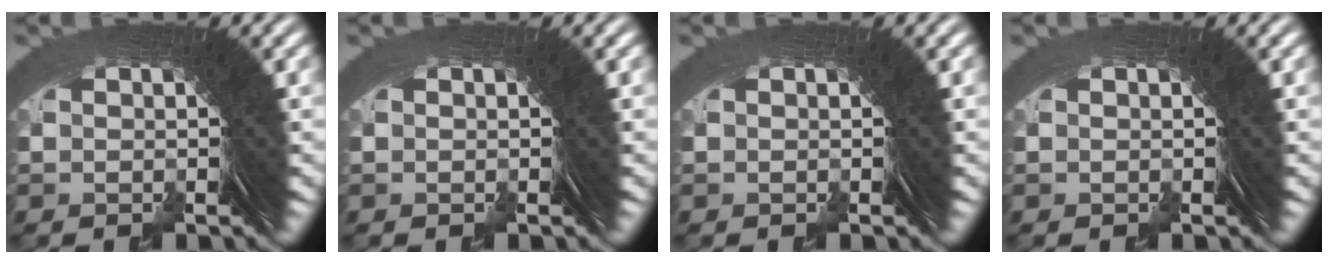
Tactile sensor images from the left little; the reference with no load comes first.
{"total": 0.0}
{"total": 0.0}
{"total": 0.0}